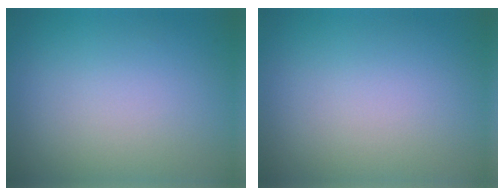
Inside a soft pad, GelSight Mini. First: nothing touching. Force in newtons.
{"total": 0.0}